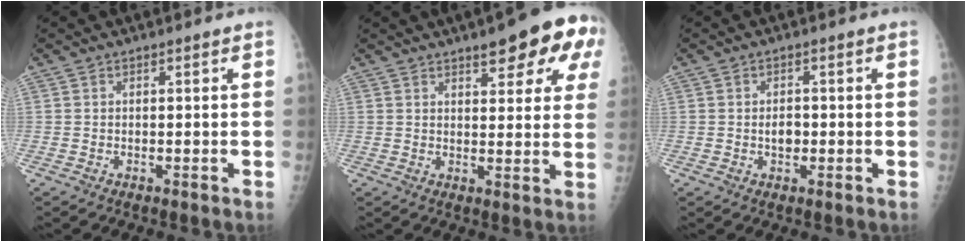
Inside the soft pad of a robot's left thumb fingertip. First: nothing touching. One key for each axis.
{"total": 12.8, "fx": 6.6, "fy": 4.2, "fz": 10.0, "tx": -0.097, "ty": -0.016, "tz": 0.078}
{"total": 2.4, "fx": -0.3, "fy": 1.7, "fz": 1.7, "tx": -0.017, "ty": 0.004, "tz": -0.005}